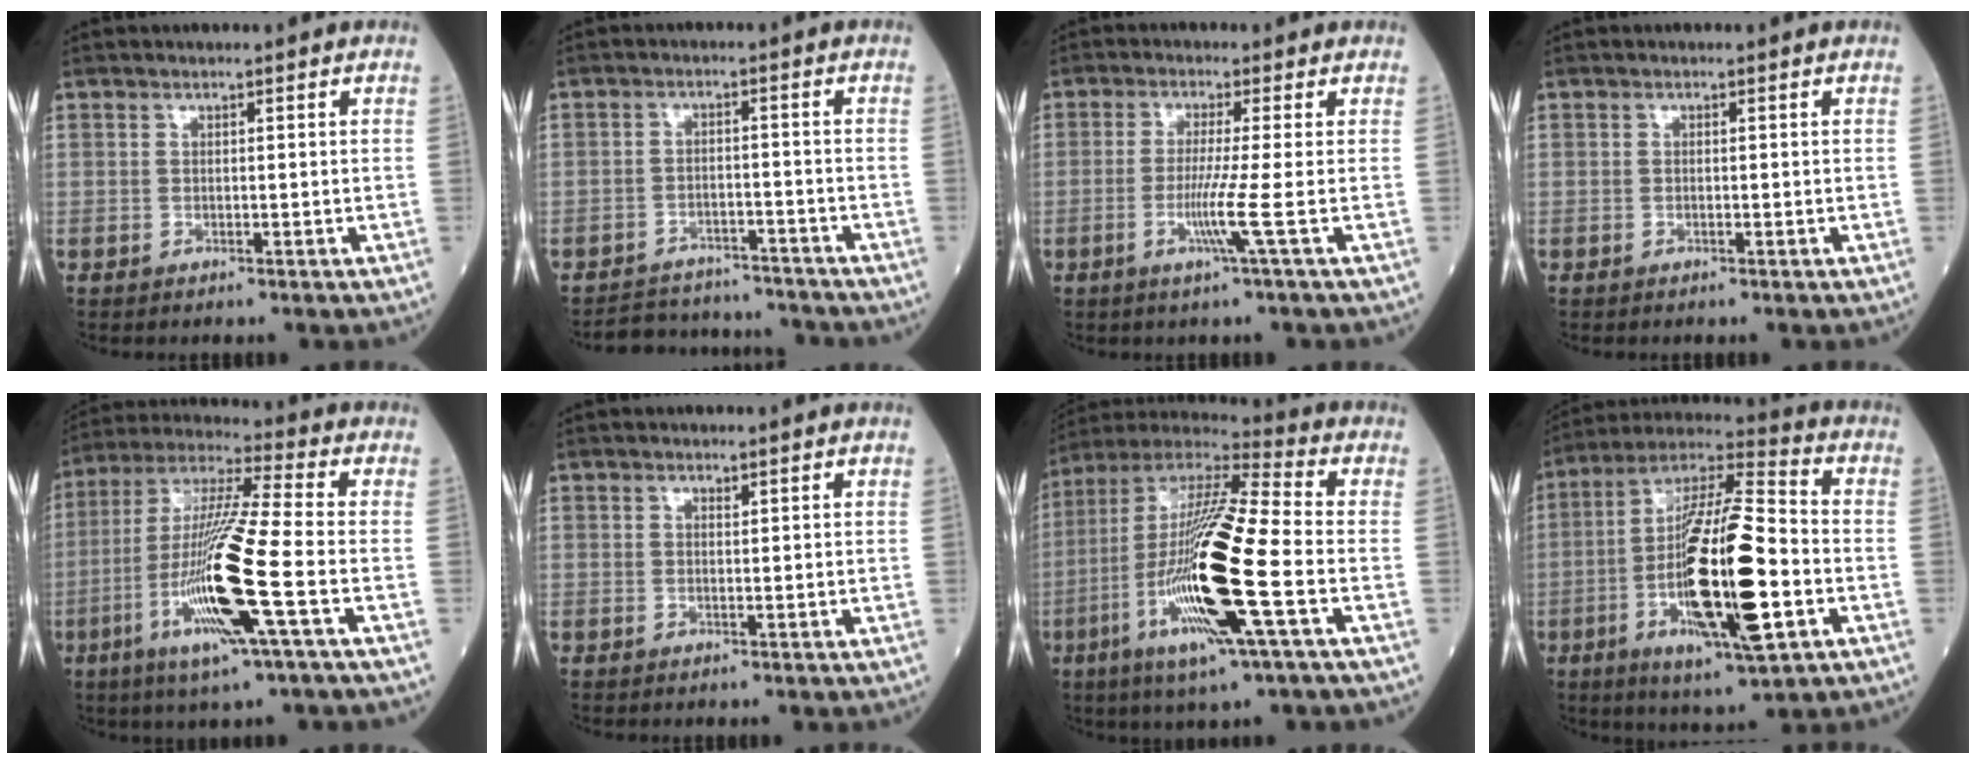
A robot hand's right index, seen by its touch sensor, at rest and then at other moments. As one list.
[{"total": 9.8, "force": [-9.2, 3.0, 1.2], "torque": [-0.017, 0.020, -0.131]}, {"total": 5.1, "force": [-1.3, -1.7, 4.6], "torque": [-0.096, -0.015, -0.028]}, {"total": 0.0}, {"total": 18.1, "force": [-5.4, 0.2, 17.2], "torque": [-0.360, -0.024, -0.107]}, {"total": 0.7, "force": [0.5, 0.2, 0.4], "torque": [-0.011, 0.000, 0.011]}, {"total": 23.1, "force": [-5.9, 1.9, 22.2], "torque": [-0.474, -0.035, -0.115]}, {"total": 21.9, "force": [-5.0, 3.8, 21.0], "torque": [-0.406, -0.011, -0.086]}]